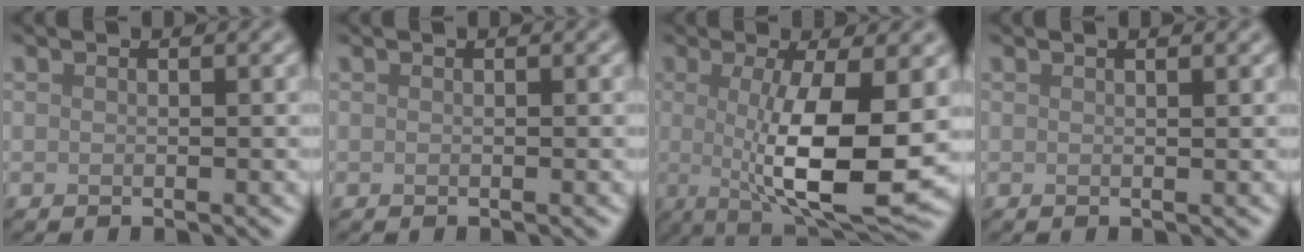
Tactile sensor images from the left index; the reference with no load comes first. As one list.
[{"total": 0.0}, {"total": 9.9, "force": [-0.4, 2.6, 9.6], "torque": [-0.147, -0.017, -0.004]}, {"total": 1.2, "force": [0.7, 0.4, 1.0], "torque": [-0.009, 0.001, 0.004]}]